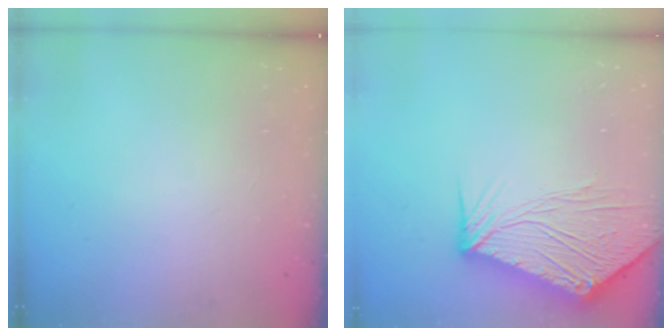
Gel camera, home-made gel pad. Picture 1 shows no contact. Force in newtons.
{"total": 15.8, "press": 15.7, "slide": 2.1}